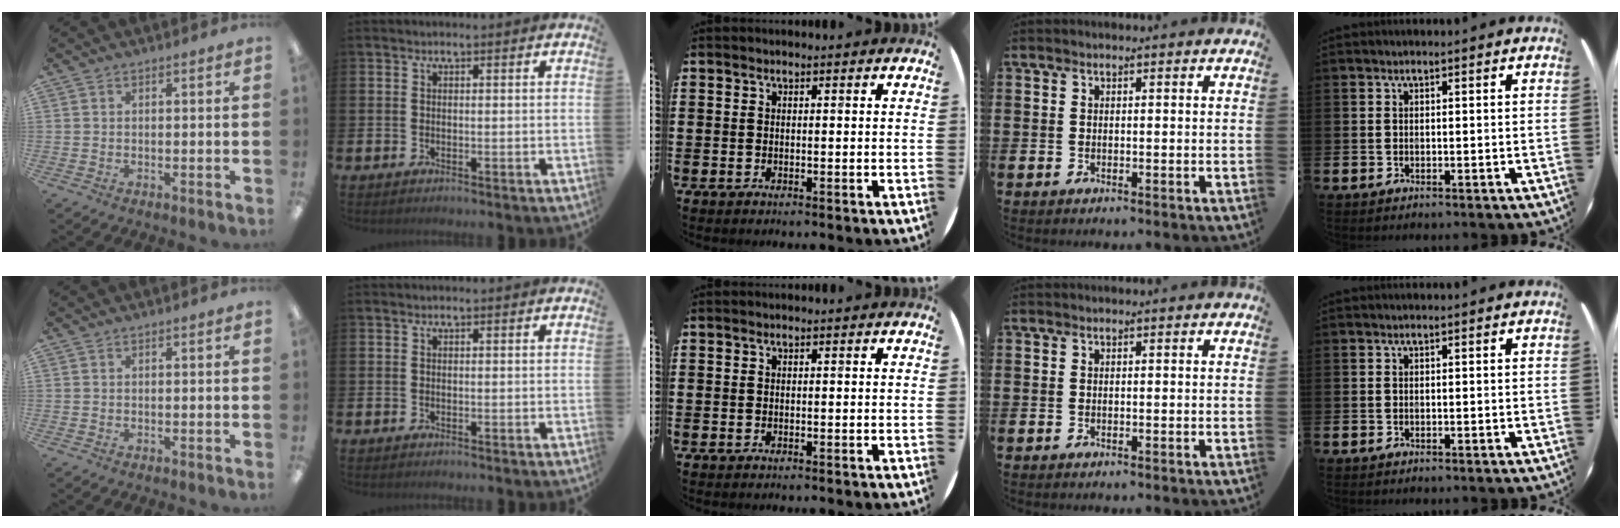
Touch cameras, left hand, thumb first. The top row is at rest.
{}